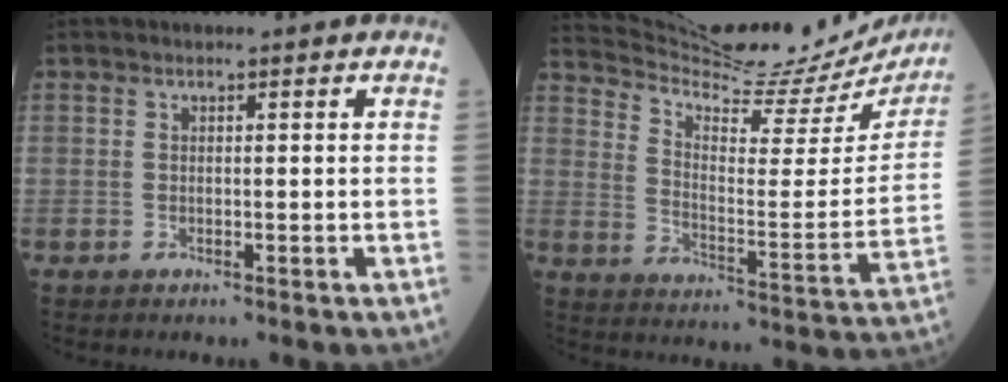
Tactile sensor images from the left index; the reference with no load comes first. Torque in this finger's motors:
{"motor_torque": [0.00, -2.14, -0.12, -0.05]}